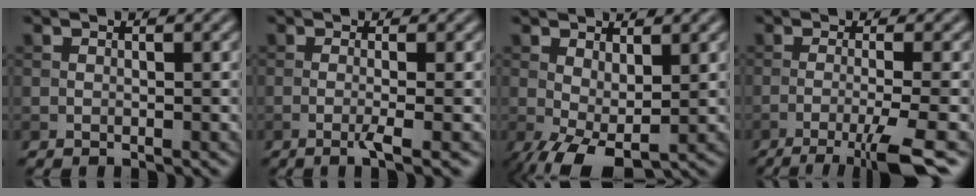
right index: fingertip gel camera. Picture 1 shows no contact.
{"total": 2.6, "force": [-0.7, 0.5, 2.4], "torque": [-0.037, -0.003, -0.019]}
{"total": 4.7, "force": [-0.8, 2.0, 4.2], "torque": [-0.089, -0.005, -0.012]}
{"total": 5.9, "force": [-3.0, 0.9, 5.0], "torque": [-0.070, -0.002, -0.061]}